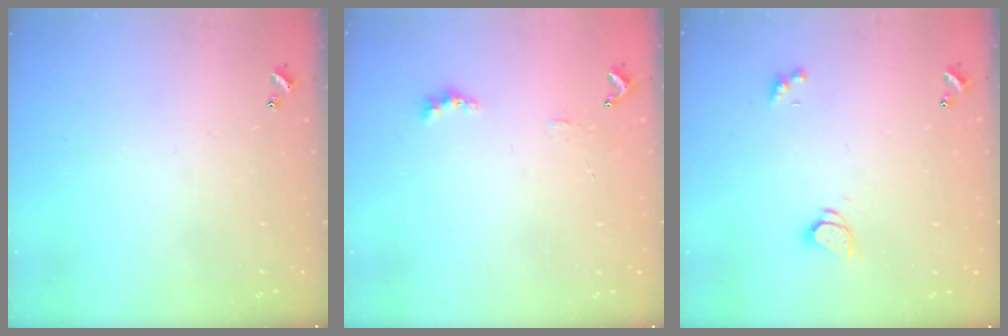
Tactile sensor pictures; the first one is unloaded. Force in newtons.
{"total": 2.0, "press": 1.9, "slide": 0.6}
{"total": 1.8, "press": 1.8, "slide": 0.3}